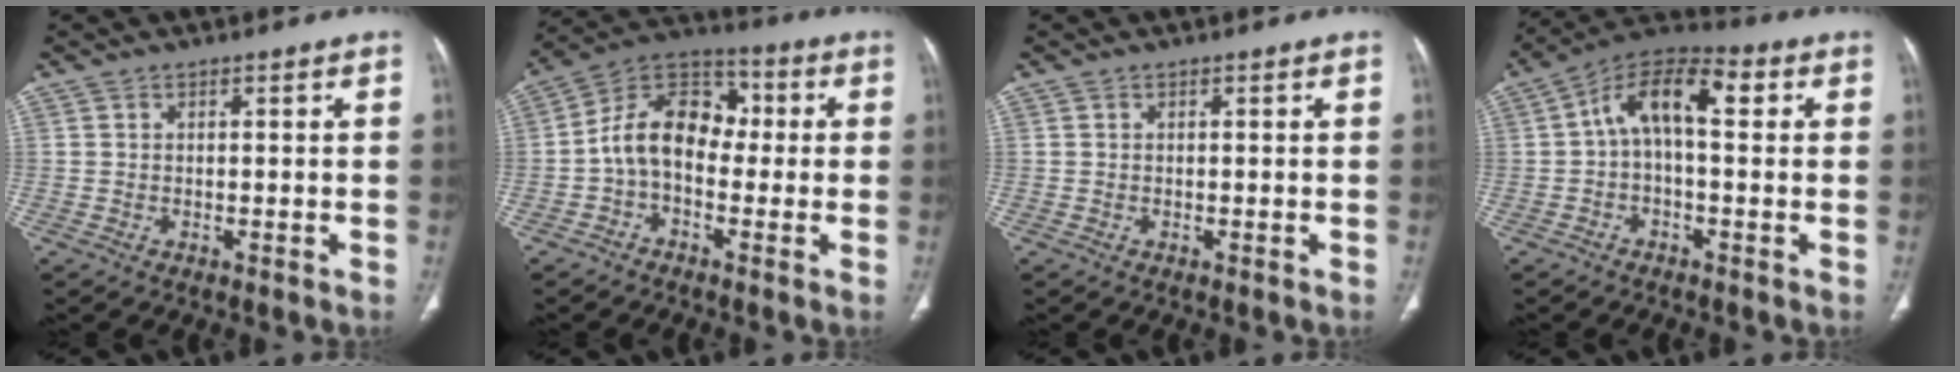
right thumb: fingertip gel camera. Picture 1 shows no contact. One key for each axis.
{"total": 12.2, "fx": -1.0, "fy": 8.3, "fz": 8.9, "tx": -0.128, "ty": 0.039, "tz": -0.035}
{"total": 0.0}
{"total": 10.9, "fx": 1.5, "fy": 5.3, "fz": 9.4, "tx": -0.148, "ty": 0.040, "tz": 0.012}